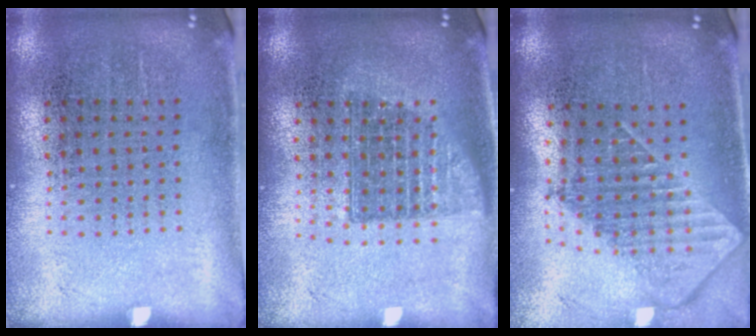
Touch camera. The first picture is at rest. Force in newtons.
{"total": 1.4, "press": 1.2, "slide": 0.8}
{"total": 1.9, "press": 1.5, "slide": 1.2}